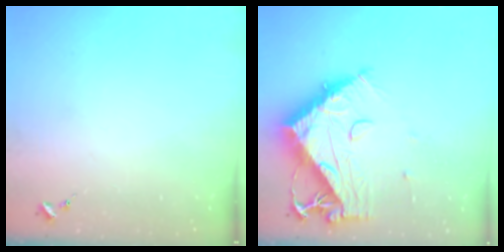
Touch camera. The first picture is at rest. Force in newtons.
{"total": 13.9, "press": 13.8, "slide": 1.3}